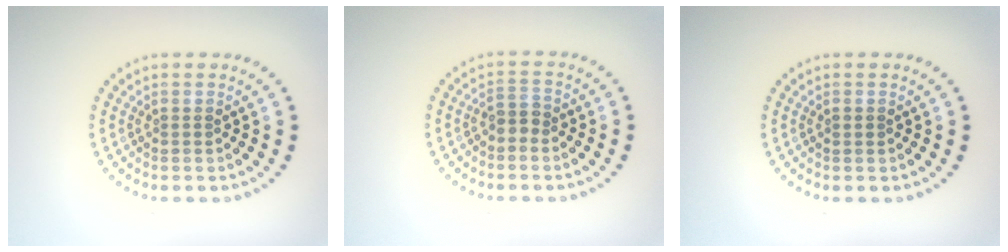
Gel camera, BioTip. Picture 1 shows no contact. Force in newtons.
{"total": 1.6, "press": 1.3, "slide": 1.0}
{"total": 0.8, "press": 0.7, "slide": 0.1}